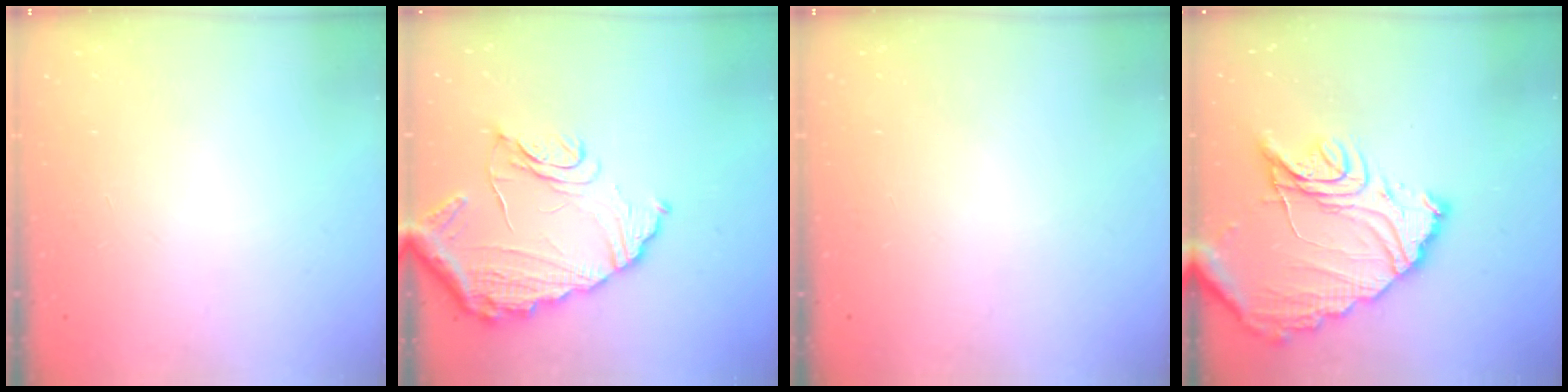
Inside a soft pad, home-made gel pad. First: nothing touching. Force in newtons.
{"total": 15.1, "press": 15.0, "slide": 1.4}
{"total": 0.0}
{"total": 18.9, "press": 18.8, "slide": 1.6}